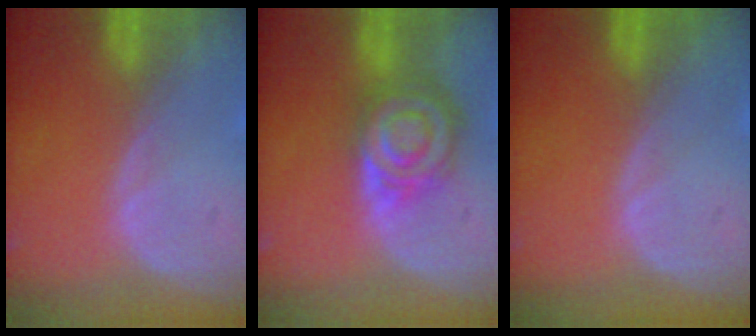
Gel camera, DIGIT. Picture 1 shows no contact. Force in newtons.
{"total": 8.2, "press": 7.2, "slide": 4.0}
{"total": 0.0}